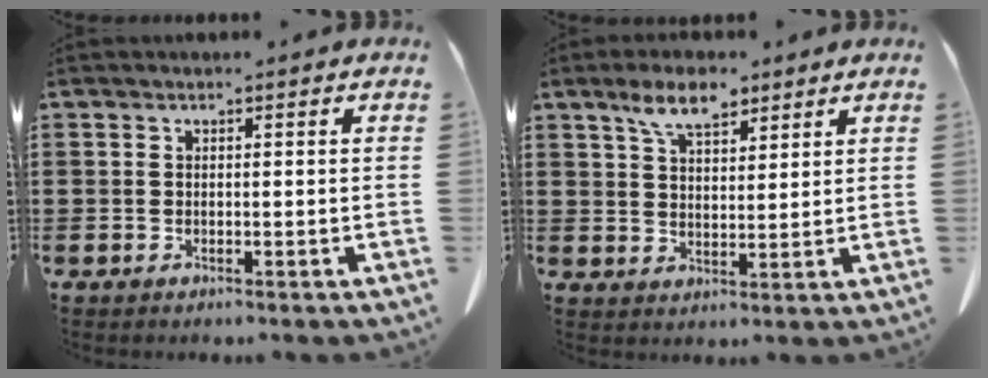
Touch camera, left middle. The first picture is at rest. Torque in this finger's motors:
{"motor_torque": [1.79, 0.35, 0.38, 0.08]}